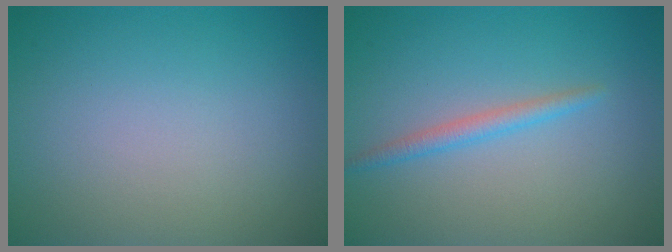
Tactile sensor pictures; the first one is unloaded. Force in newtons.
{"total": 1.6, "press": 1.6, "slide": 0.0}